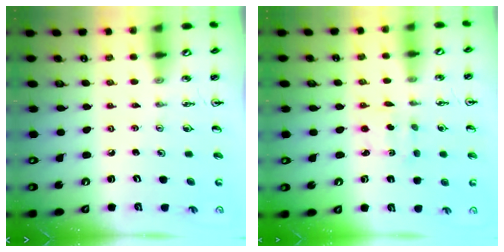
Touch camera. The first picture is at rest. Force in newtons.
{"total": 2.7, "press": 2.7, "slide": 0.5}